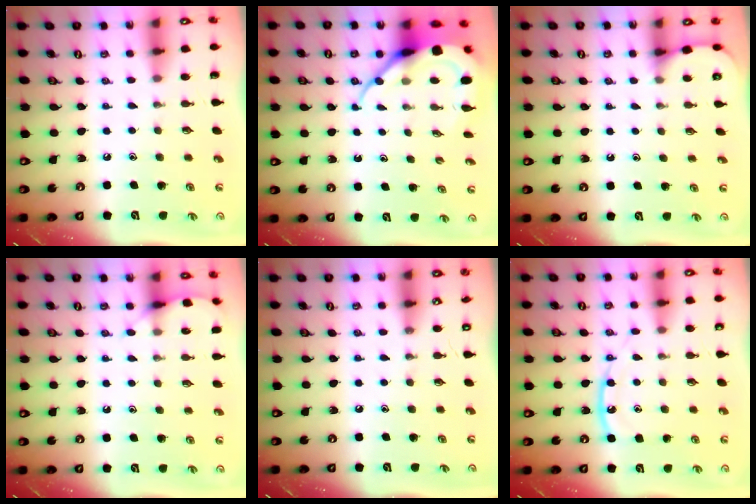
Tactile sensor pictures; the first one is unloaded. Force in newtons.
{"total": 9.7, "press": 9.6, "slide": 0.9}
{"total": 3.5, "press": 3.5, "slide": 0.3}
{"total": 6.3, "press": 6.2, "slide": 0.6}
{"total": 0.0}
{"total": 10.9, "press": 10.9, "slide": 0.9}